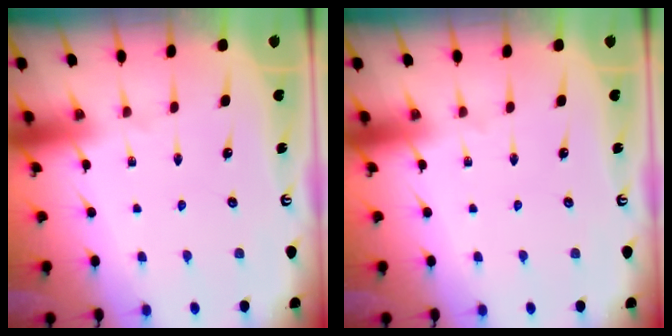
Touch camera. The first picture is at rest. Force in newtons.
{"total": 0.0}